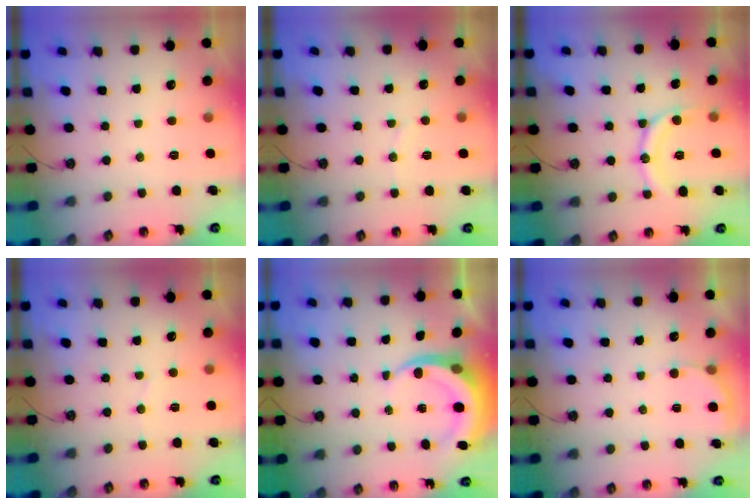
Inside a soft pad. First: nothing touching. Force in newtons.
{"total": 2.2, "press": 2.0, "slide": 0.9}
{"total": 11.1, "press": 11.1, "slide": 0.5}
{"total": 4.0, "press": 3.6, "slide": 1.7}
{"total": 6.0, "press": 6.0, "slide": 0.3}
{"total": 3.7, "press": 3.6, "slide": 0.2}